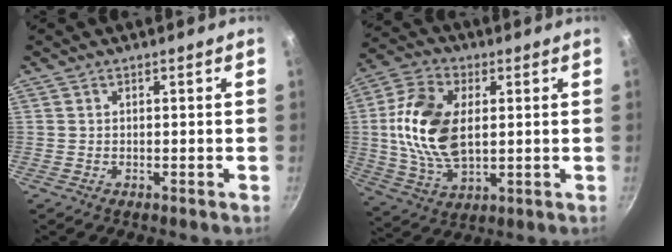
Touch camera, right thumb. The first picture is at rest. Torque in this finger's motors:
{"motor_torque": [-0.44, 1.61, 1.35, 0.23, 0.46]}